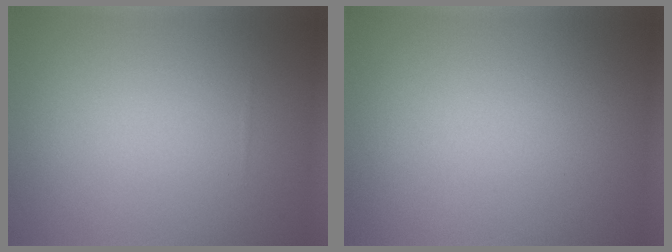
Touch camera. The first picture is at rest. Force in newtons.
{"total": 0.0}